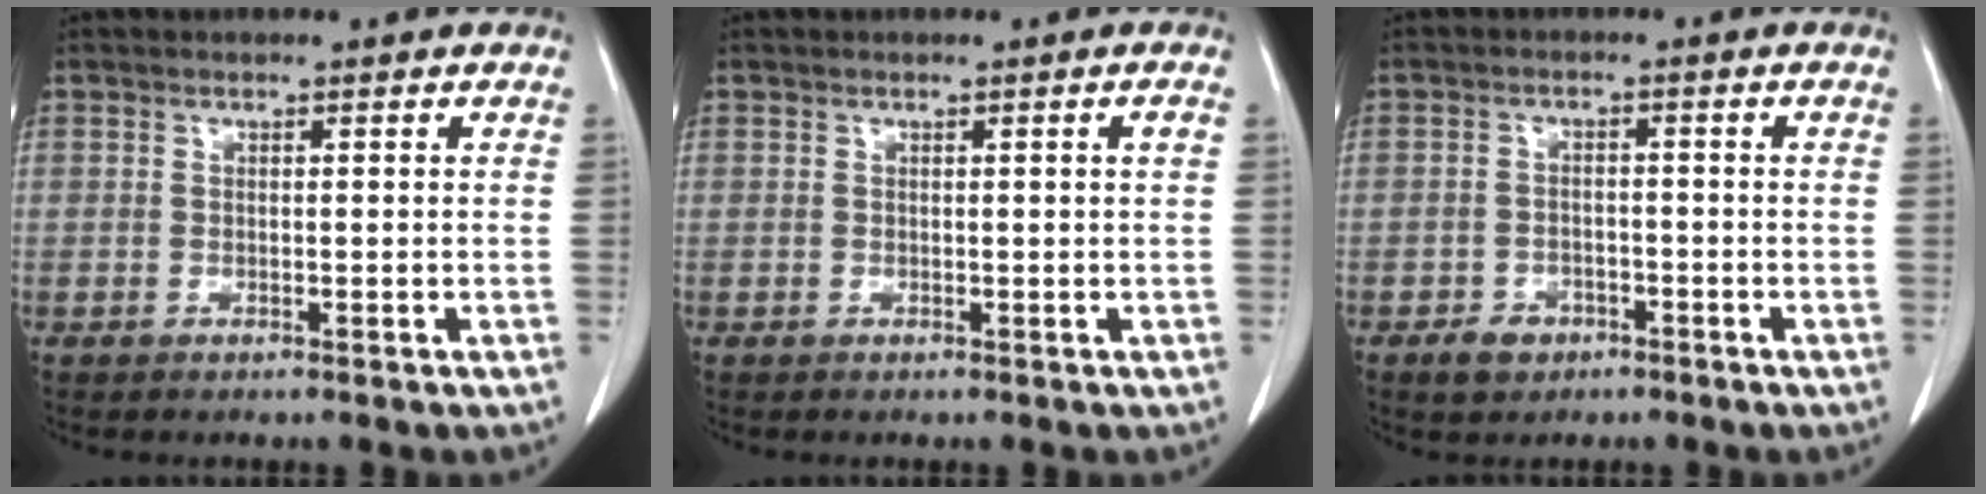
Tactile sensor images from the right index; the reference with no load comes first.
{"total": 0.7, "force": [0.1, -0.2, 0.7], "torque": [-0.010, 0.000, 0.003]}
{"total": 3.4, "force": [-2.0, 2.4, 1.1], "torque": [-0.015, 0.006, -0.025]}